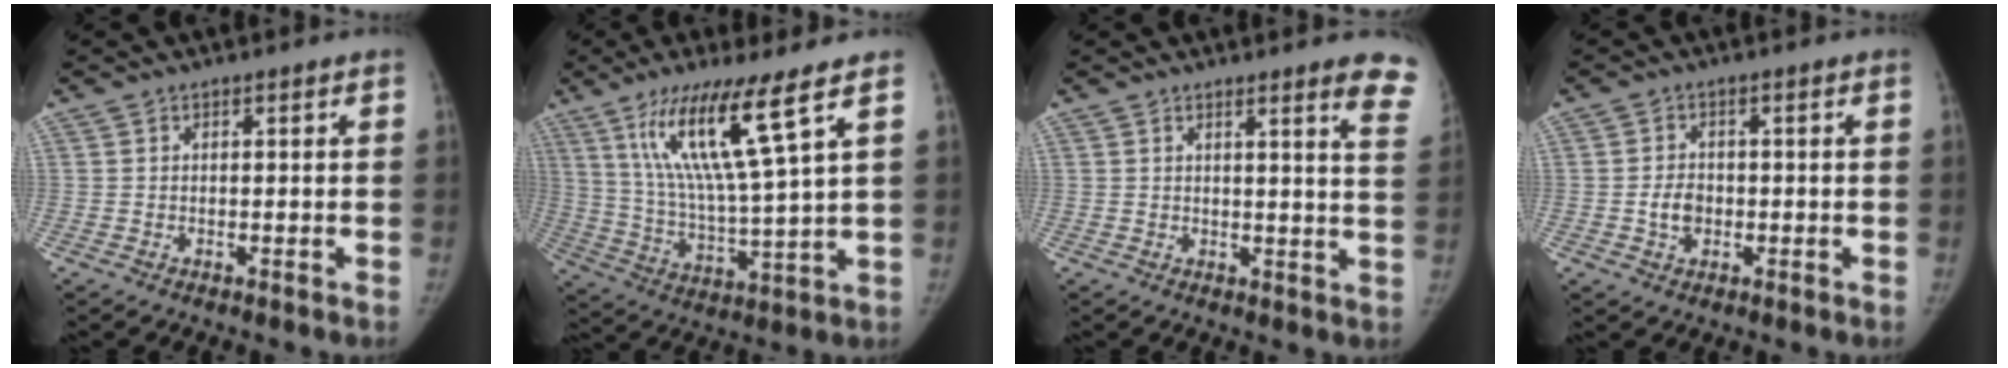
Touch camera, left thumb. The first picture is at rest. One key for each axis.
{"total": 15.9, "fx": 8.4, "fy": 0.7, "fz": 13.5, "tx": -0.261, "ty": -0.044, "tz": 0.162}
{"total": 8.5, "fx": 6.2, "fy": 0.5, "fz": 5.8, "tx": -0.049, "ty": -0.030, "tz": 0.050}
{"total": 3.5, "fx": -0.7, "fy": 2.7, "fz": 2.2, "tx": -0.031, "ty": 0.006, "tz": -0.011}